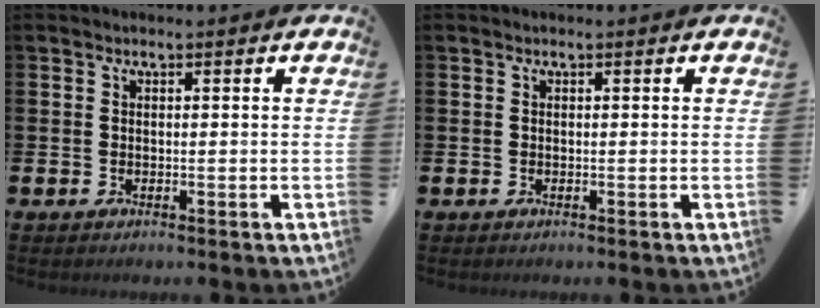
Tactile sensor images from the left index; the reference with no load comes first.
{"total": 0.0}